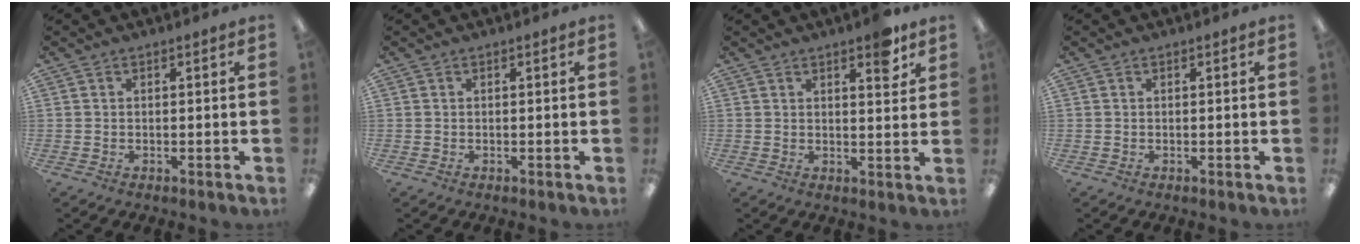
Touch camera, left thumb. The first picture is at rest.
{"total": 0.0}
{"total": 5.8, "force": [4.0, 2.0, 3.8], "torque": [-0.036, -0.022, 0.061]}
{"total": 0.0}